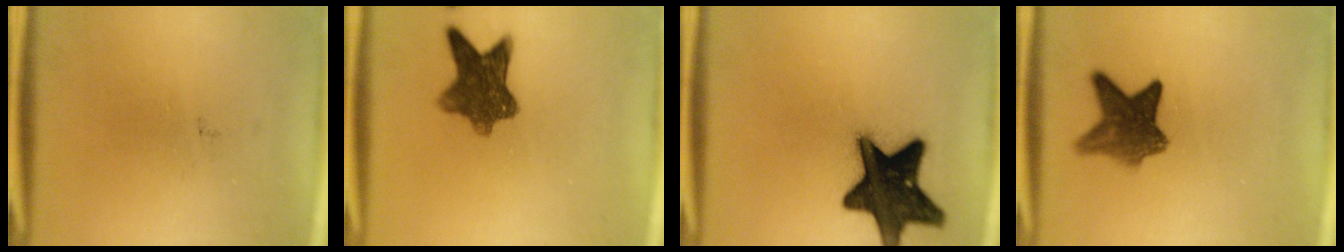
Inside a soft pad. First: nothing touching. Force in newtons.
{"total": 8.7}
{"total": 18.4}
{"total": 7.5}